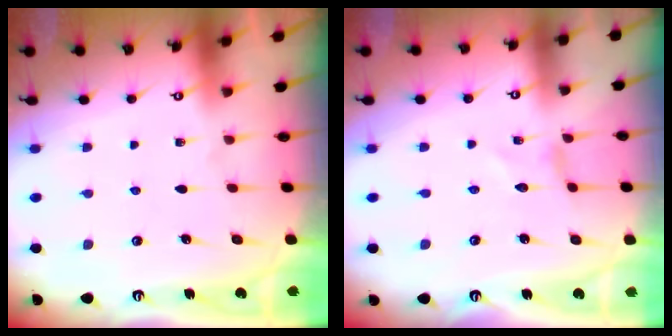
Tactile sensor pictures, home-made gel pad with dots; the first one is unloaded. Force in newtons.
{"total": 0.0}